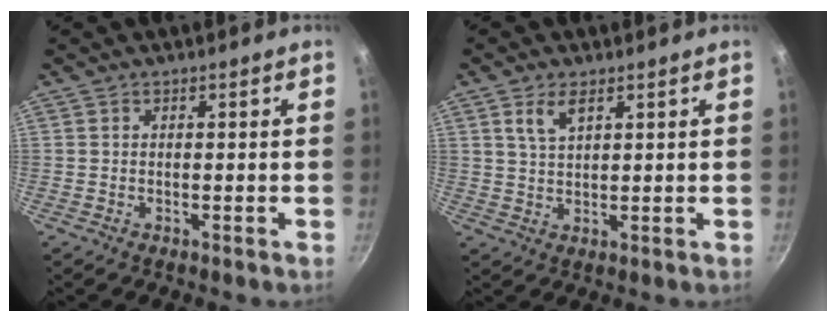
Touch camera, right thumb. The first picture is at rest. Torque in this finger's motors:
{"motor_torque": [-0.73, 0.37, 0.38, -0.27, 0.14]}